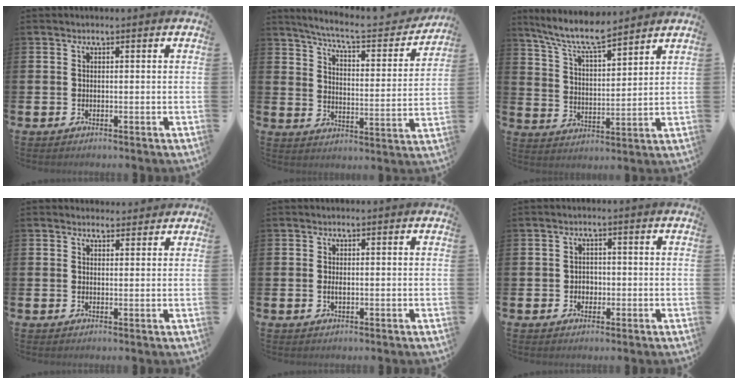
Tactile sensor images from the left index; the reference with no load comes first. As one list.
[{"total": 6.9, "force": [6.3, 0.8, 2.6], "torque": [-0.073, -0.047, 0.103]}, {"total": 8.5, "force": [7.5, 1.3, 3.8], "torque": [-0.102, -0.033, 0.134]}, {"total": 2.0, "force": [1.9, 0.6, -0.1], "torque": [0.009, -0.008, 0.033]}, {"total": 0.8, "force": [-0.2, 0.3, 0.7], "torque": [-0.012, 0.000, -0.004]}, {"total": 1.7, "force": [-0.4, 1.6, 0.6], "torque": [-0.003, 0.003, -0.014]}]